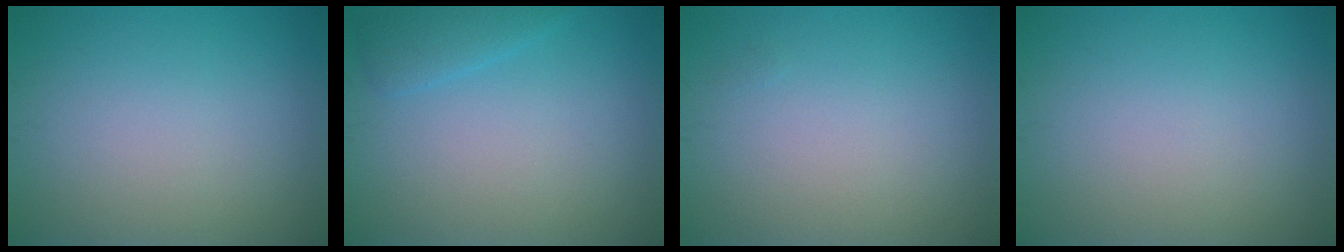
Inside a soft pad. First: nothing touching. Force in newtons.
{"total": 1.7, "press": 1.7, "slide": 0.2}
{"total": 0.0}
{"total": 0.0}